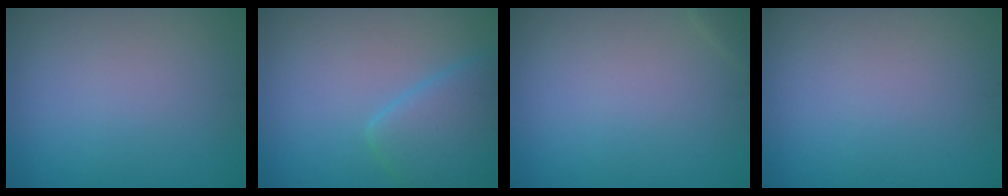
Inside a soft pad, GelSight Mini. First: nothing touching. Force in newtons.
{"total": 4.7, "press": 4.7, "slide": 0.2}
{"total": 0.6, "press": 0.5, "slide": 0.1}
{"total": 0.0}